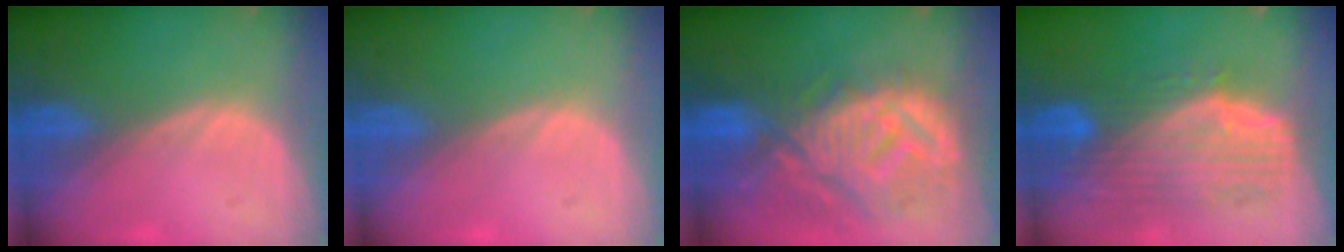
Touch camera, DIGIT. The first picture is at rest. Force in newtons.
{"total": 0.0}
{"total": 12.6, "press": 11.1, "slide": 5.9}
{"total": 9.8, "press": 8.6, "slide": 4.8}